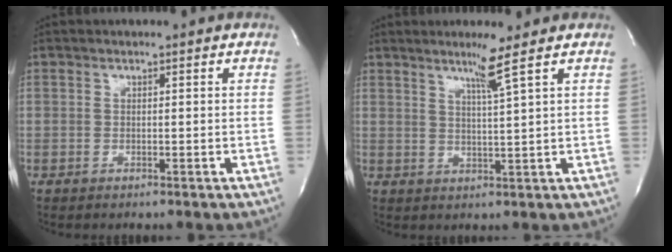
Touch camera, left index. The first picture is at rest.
{"total": 4.1, "force": [2.5, -1.5, 2.8], "torque": [-0.052, -0.014, 0.049]}